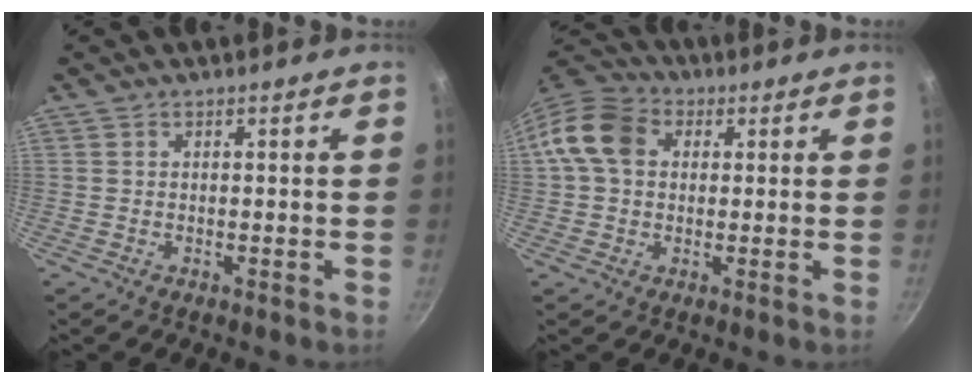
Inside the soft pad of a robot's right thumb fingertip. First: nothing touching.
{"total": 9.9, "force": [1.8, 7.6, 6.0], "torque": [-0.090, 0.021, 0.015]}